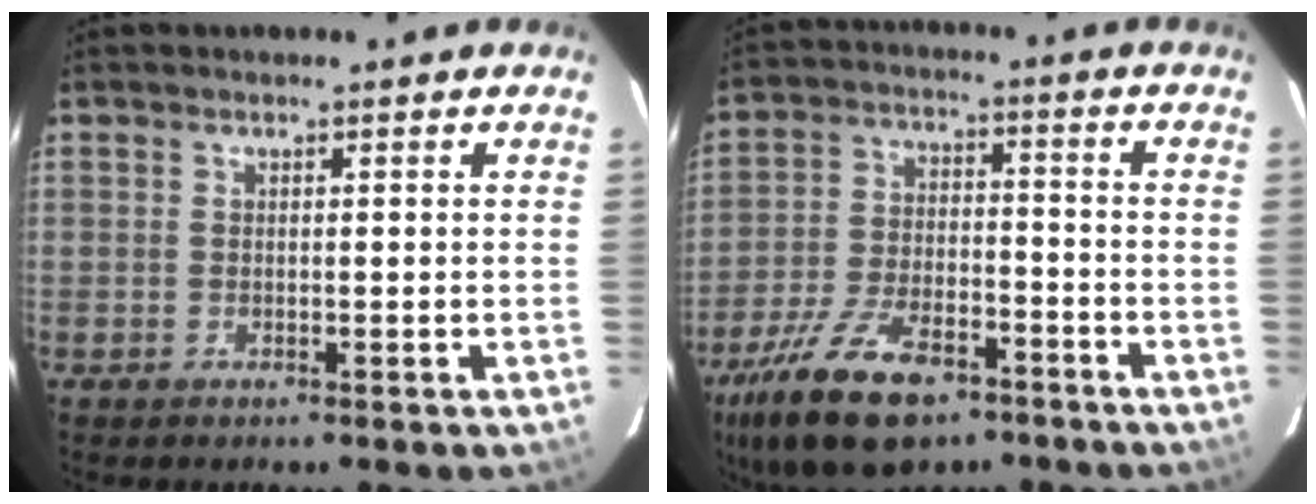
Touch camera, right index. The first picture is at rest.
{"total": 17.4, "force": [-11.5, 7.8, 10.6], "torque": [-0.229, -0.024, -0.198]}